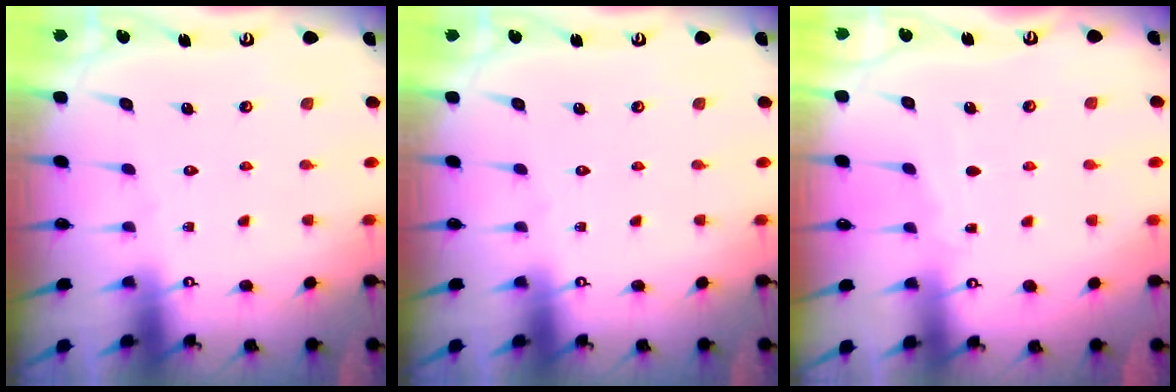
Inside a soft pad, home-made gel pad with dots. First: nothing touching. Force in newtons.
{"total": 0.0}
{"total": 2.9, "press": 2.9, "slide": 0.1}